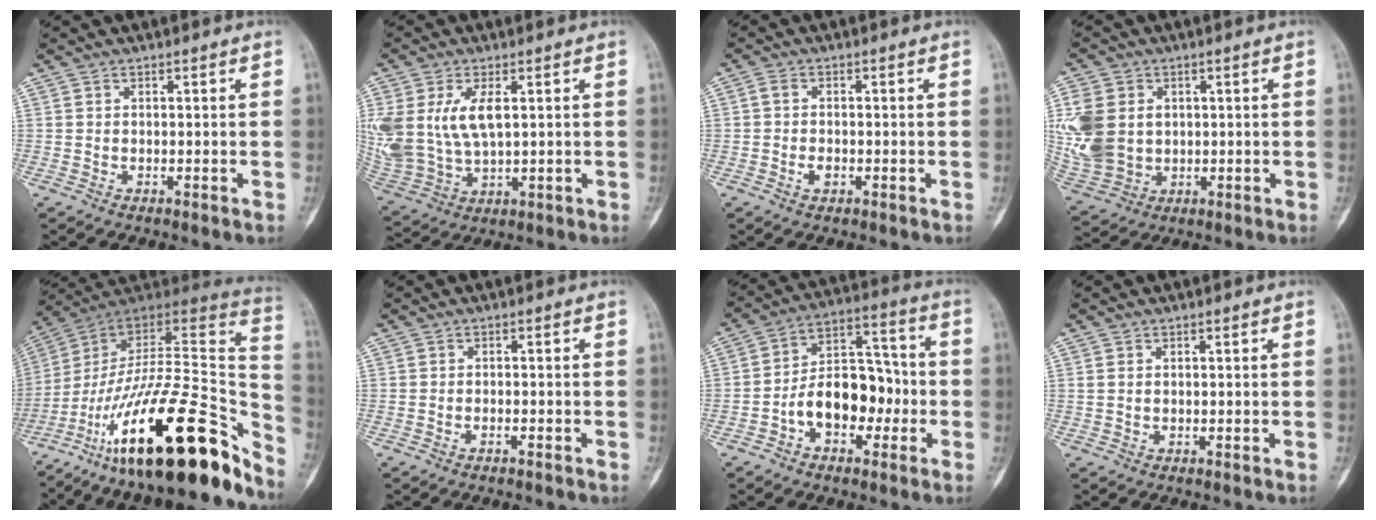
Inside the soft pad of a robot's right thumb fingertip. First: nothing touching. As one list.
[{"total": 15.0, "force": [3.3, 8.4, 12.0], "torque": [-0.275, -0.010, 0.076]}, {"total": 2.8, "force": [-0.8, 1.8, 2.0], "torque": [-0.038, 0.010, -0.016]}, {"total": 13.5, "force": [1.6, 10.5, 8.3], "torque": [-0.185, -0.005, 0.046]}, {"total": 34.5, "force": [-20.5, 10.8, 25.6], "torque": [-0.329, 0.073, -0.321]}, {"total": 1.0, "force": [-0.8, 0.2, 0.5], "torque": [-0.017, 0.009, -0.009]}, {"total": 13.2, "force": [-3.6, 8.5, 9.4], "torque": [-0.120, 0.055, -0.067]}, {"total": 0.7, "force": [0.2, 0.4, 0.5], "torque": [-0.018, 0.005, 0.006]}]